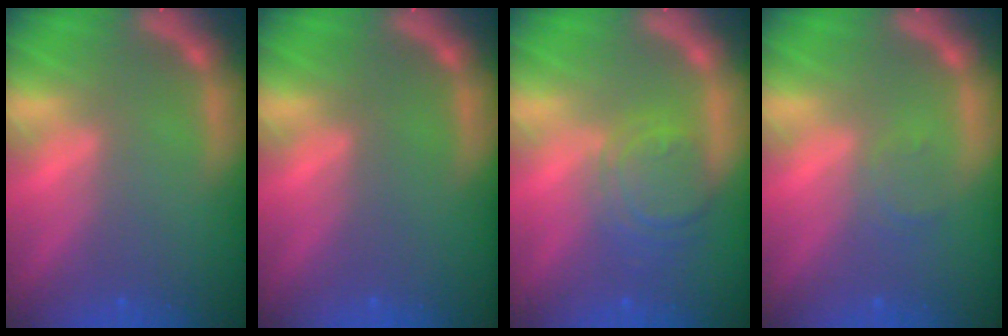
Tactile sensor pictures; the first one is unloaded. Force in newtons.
{"total": 0.0}
{"total": 5.0}
{"total": 1.5}